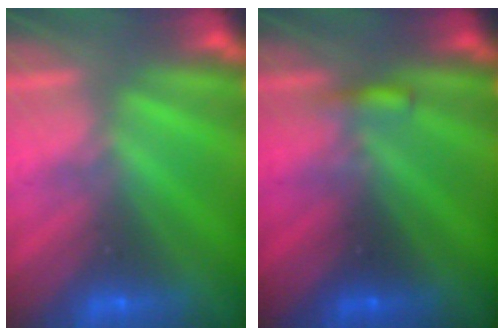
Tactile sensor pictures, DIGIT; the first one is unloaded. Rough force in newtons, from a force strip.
{"total": 3.5}